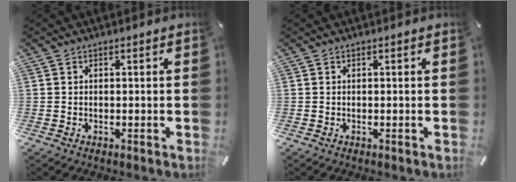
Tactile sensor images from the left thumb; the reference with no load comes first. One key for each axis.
{"total": 0.0}